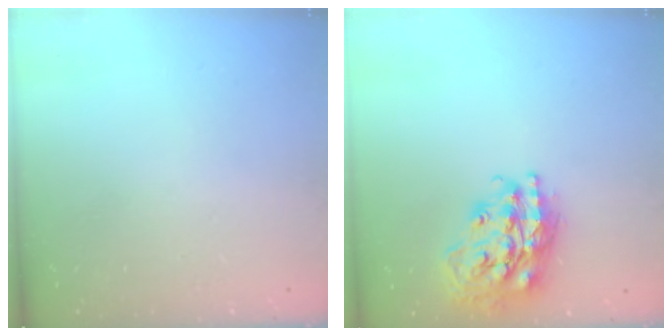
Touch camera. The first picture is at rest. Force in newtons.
{"total": 20.5, "press": 20.5, "slide": 1.6}